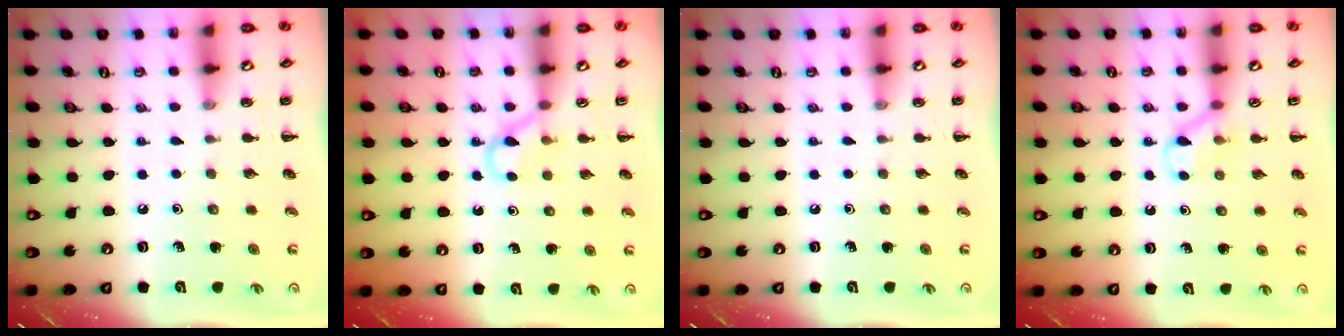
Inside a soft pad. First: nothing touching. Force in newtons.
{"total": 3.6, "press": 3.4, "slide": 1.3}
{"total": 0.0}
{"total": 4.9, "press": 4.6, "slide": 1.6}